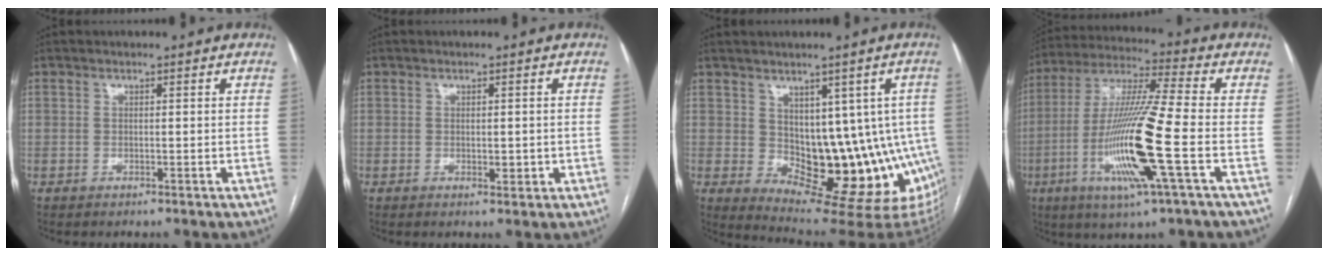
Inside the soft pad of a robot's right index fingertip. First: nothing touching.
{"total": 1.8, "force": [-0.2, 1.0, 1.5], "torque": [-0.019, -0.001, 0.002]}
{"total": 13.6, "force": [-0.6, 7.9, 11.1], "torque": [-0.118, 0.012, 0.009]}
{"total": 17.2, "force": [-4.8, -0.1, 16.5], "torque": [-0.336, -0.015, -0.097]}